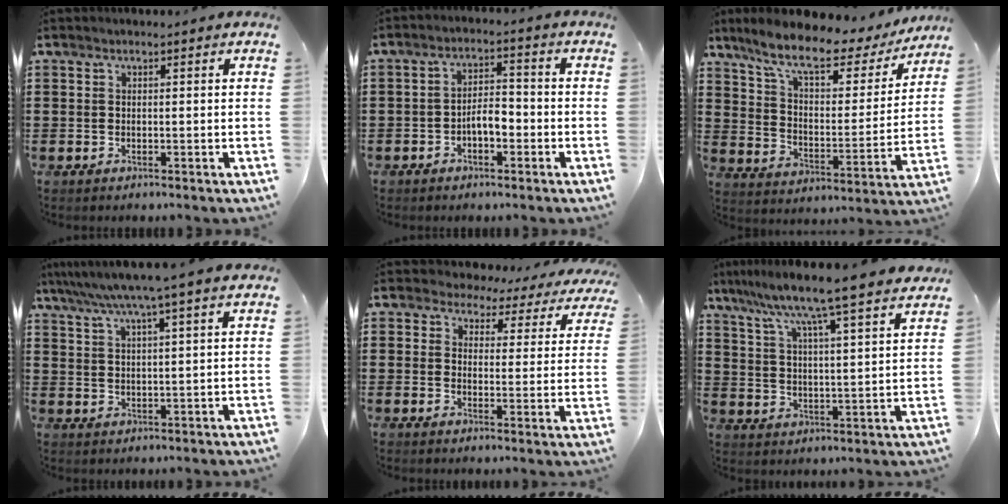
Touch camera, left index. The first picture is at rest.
{"total": 4.0, "force": [-1.7, 1.7, 3.1], "torque": [-0.062, 0.007, -0.037]}
{"total": 10.0, "force": [7.8, 2.2, 5.9], "torque": [-0.136, -0.040, 0.129]}
{"total": 5.8, "force": [4.6, -0.8, 3.5], "torque": [-0.082, -0.019, 0.076]}
{"total": 3.7, "force": [3.4, 1.3, 0.6], "torque": [-0.034, -0.021, 0.056]}
{"total": 7.5, "force": [6.7, -1.3, 3.1], "torque": [-0.088, -0.053, 0.106]}